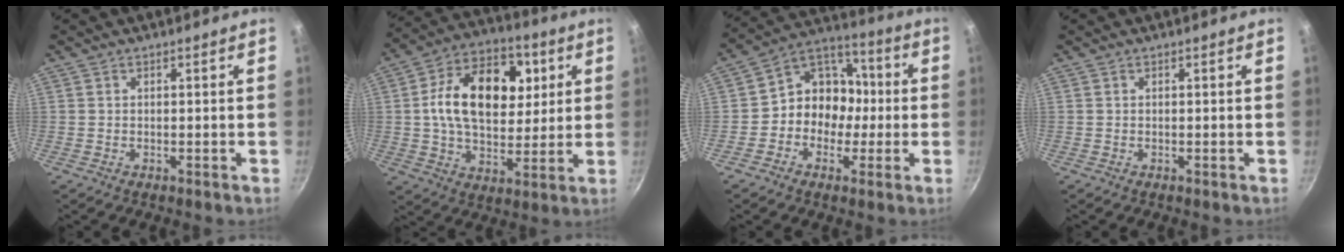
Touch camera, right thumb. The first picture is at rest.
{"total": 19.6, "force": [4.0, 12.6, 14.6], "torque": [-0.210, 0.007, 0.065]}
{"total": 12.5, "force": [-1.4, 10.2, 7.1], "torque": [-0.063, 0.042, -0.038]}
{"total": 0.0}